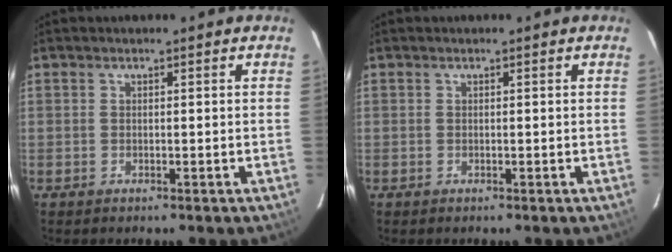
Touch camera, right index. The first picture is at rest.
{"total": 0.0}